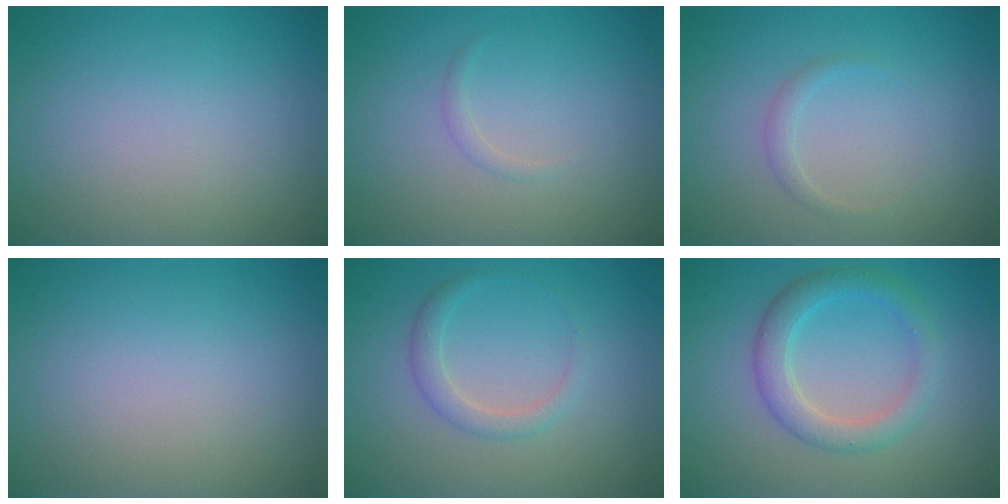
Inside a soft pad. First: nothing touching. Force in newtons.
{"total": 0.6, "press": 0.6, "slide": 0.0}
{"total": 1.0, "press": 1.0, "slide": 0.1}
{"total": 0.0}
{"total": 1.8, "press": 1.8, "slide": 0.0}
{"total": 3.3, "press": 3.3, "slide": 0.1}